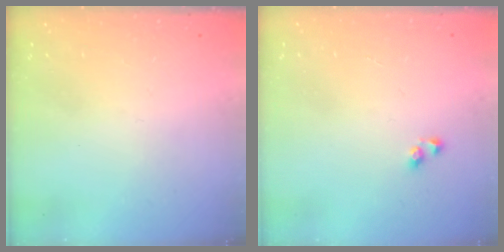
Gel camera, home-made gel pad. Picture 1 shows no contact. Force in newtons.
{"total": 2.4, "press": 2.0, "slide": 1.3}